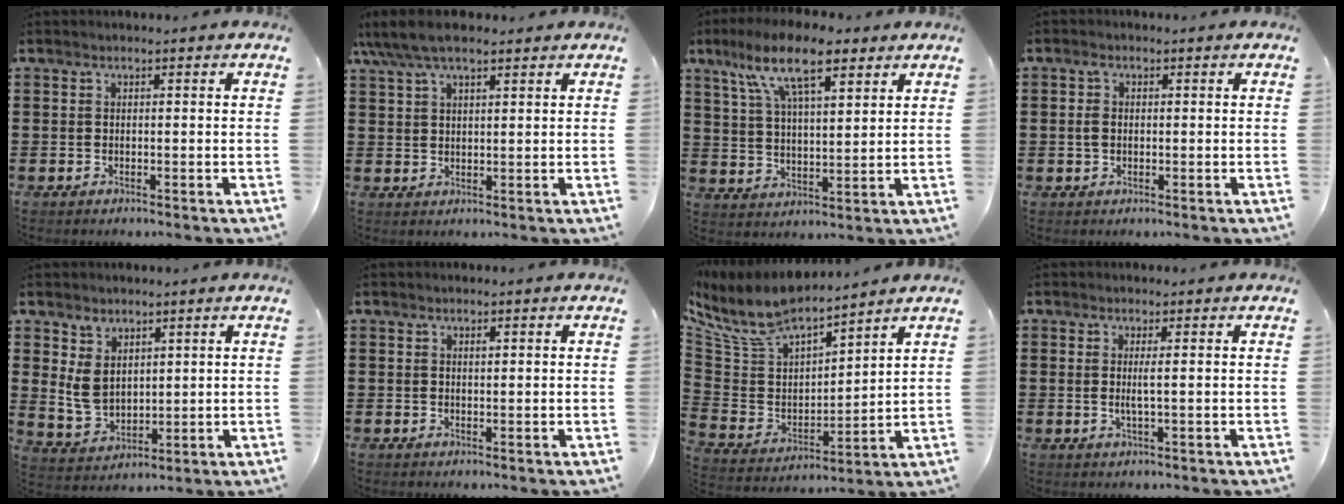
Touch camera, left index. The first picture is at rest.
{"total": 5.8, "force": [4.3, 1.9, 3.4], "torque": [-0.077, -0.001, 0.079]}
{"total": 11.6, "force": [7.5, 3.7, 8.0], "torque": [-0.163, -0.006, 0.134]}
{"total": 2.2, "force": [0.2, 1.5, 1.7], "torque": [-0.036, 0.007, 0.003]}
{"total": 5.6, "force": [2.4, 4.3, 2.7], "torque": [-0.066, 0.011, 0.049]}
{"total": 0.6, "force": [0.3, 0.3, 0.5], "torque": [-0.011, 0.000, 0.006]}
{"total": 9.9, "force": [8.6, 3.0, 4.0], "torque": [-0.120, -0.057, 0.151]}
{"total": 2.0, "force": [0.2, -0.2, 1.9], "torque": [-0.038, -0.005, 0.003]}